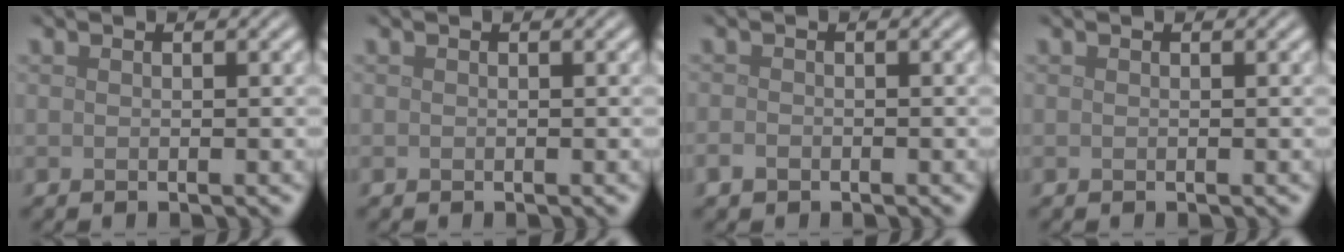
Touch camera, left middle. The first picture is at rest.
{"total": 0.0}
{"total": 0.9, "force": [-0.6, 0.6, 0.4], "torque": [-0.008, -0.001, -0.012]}
{"total": 0.0}